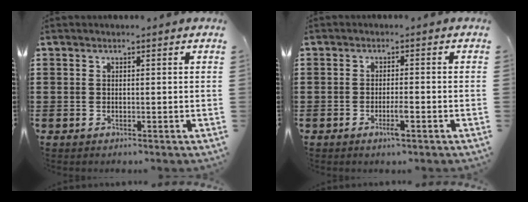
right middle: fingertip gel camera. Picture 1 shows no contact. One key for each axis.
{"total": 2.4, "fx": -1.2, "fy": 0.3, "fz": 2.1, "tx": -0.037, "ty": 0.001, "tz": -0.021}